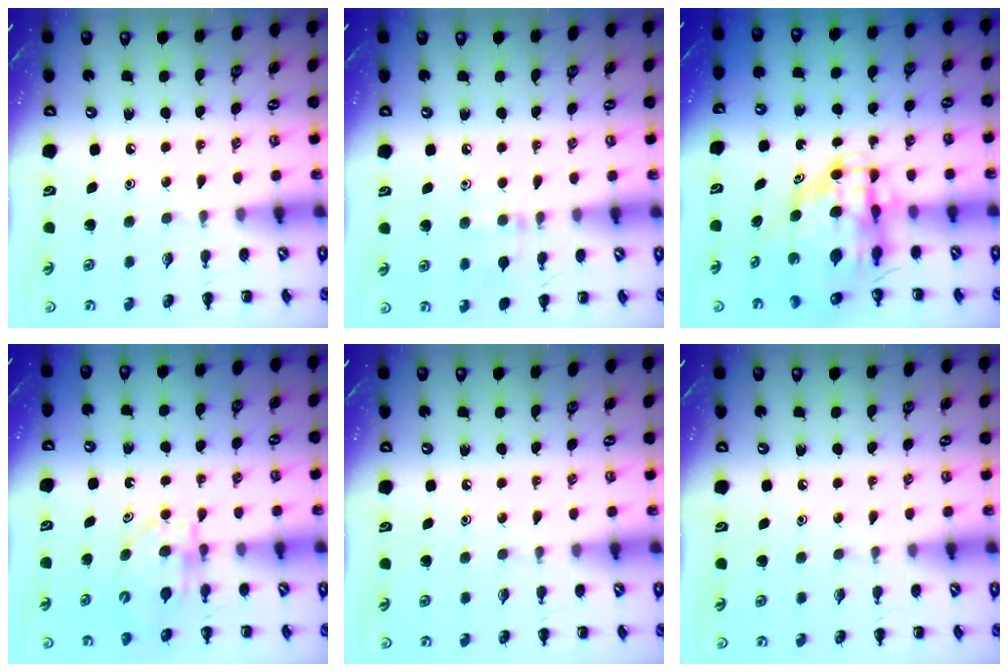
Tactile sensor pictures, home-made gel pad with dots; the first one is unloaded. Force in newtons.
{"total": 7.3, "press": 6.8, "slide": 2.7}
{"total": 9.1, "press": 8.6, "slide": 2.8}
{"total": 5.8, "press": 5.8, "slide": 0.5}
{"total": 0.0}
{"total": 0.0}